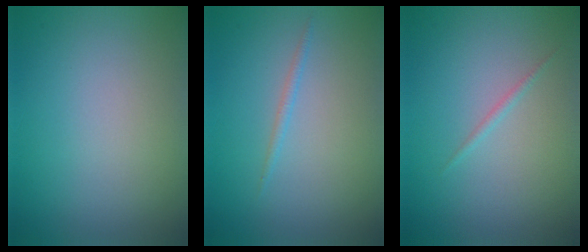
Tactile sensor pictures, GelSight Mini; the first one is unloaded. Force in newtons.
{"total": 0.8, "press": 0.8, "slide": 0.1}
{"total": 0.6, "press": 0.6, "slide": 0.0}